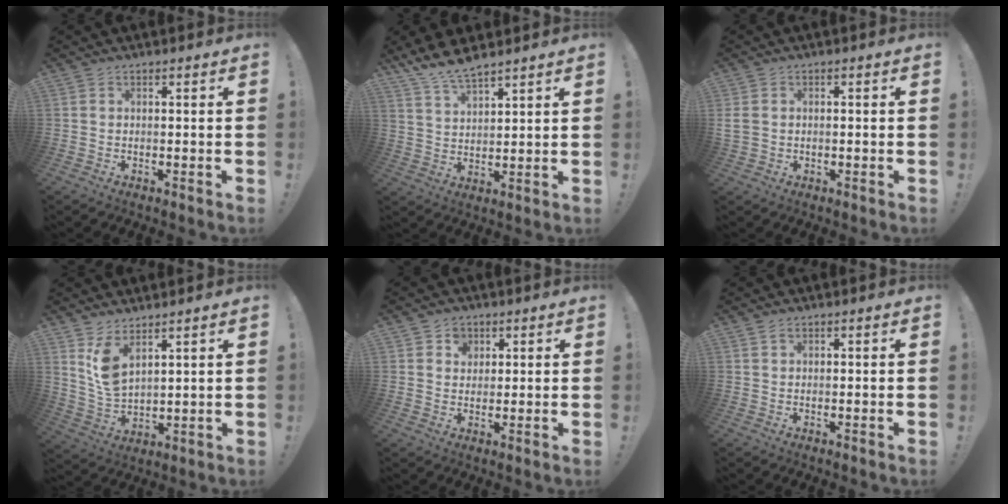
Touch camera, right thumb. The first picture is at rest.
{"total": 8.4, "force": [7.6, 1.8, 3.2], "torque": [-0.065, -0.045, 0.142]}
{"total": 3.1, "force": [-0.2, 2.5, 1.9], "torque": [-0.039, 0.007, 0.000]}
{"total": 8.0, "force": [5.7, 3.3, 4.4], "torque": [-0.077, -0.040, 0.110]}
{"total": 4.5, "force": [2.3, 3.7, 1.1], "torque": [-0.001, -0.014, 0.038]}
{"total": 1.0, "force": [0.6, 0.5, 0.6], "torque": [-0.007, -0.001, 0.010]}